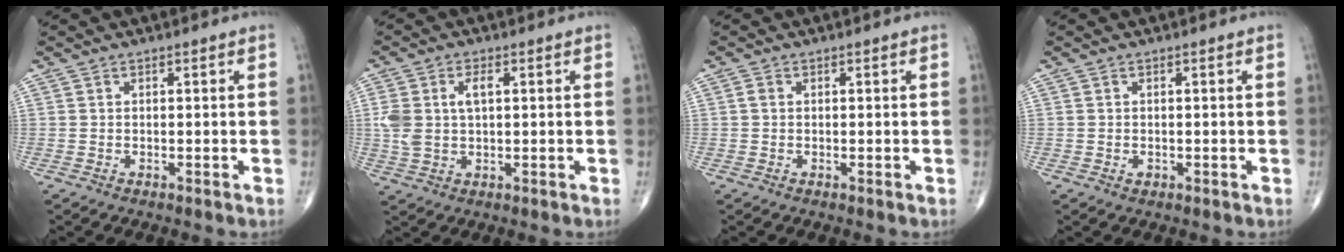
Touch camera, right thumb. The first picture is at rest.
{"total": 6.5, "force": [1.2, 3.6, 5.3], "torque": [-0.124, 0.011, 0.027]}
{"total": 0.7, "force": [0.0, 0.5, 0.5], "torque": [-0.008, 0.000, -0.001]}
{"total": 0.7, "force": [-0.2, 0.5, 0.4], "torque": [-0.006, -0.001, -0.001]}